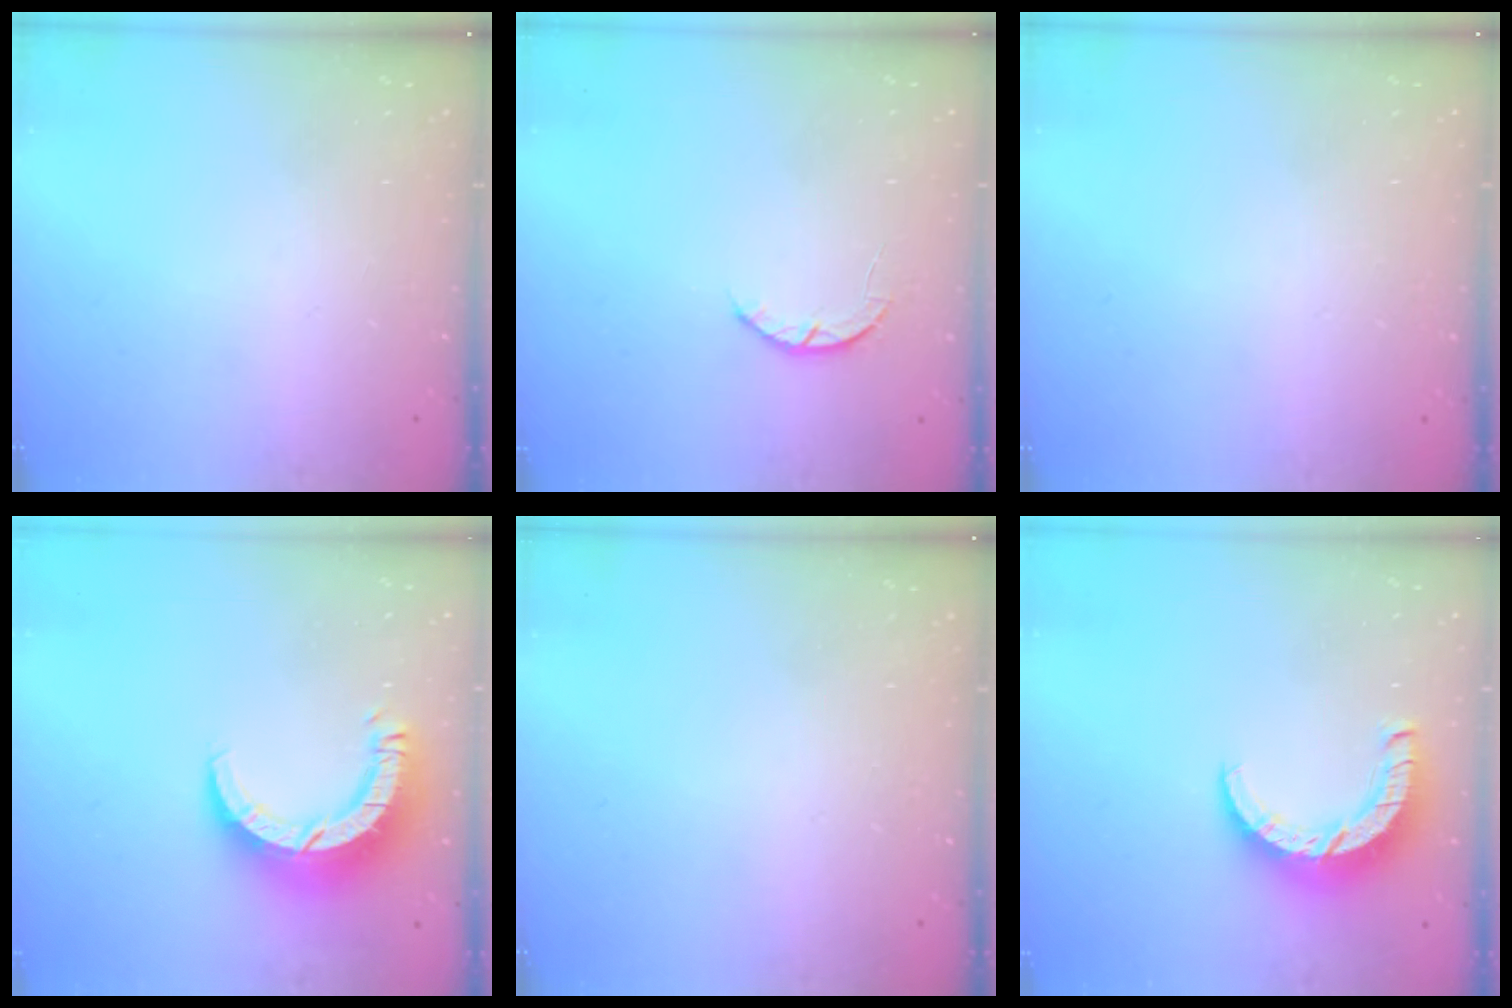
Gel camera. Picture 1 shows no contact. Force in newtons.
{"total": 2.6, "press": 2.5, "slide": 0.4}
{"total": 2.6, "press": 2.6, "slide": 0.2}
{"total": 11.0, "press": 11.0, "slide": 1.0}
{"total": 2.5, "press": 2.5, "slide": 0.2}
{"total": 8.5, "press": 8.5, "slide": 0.8}